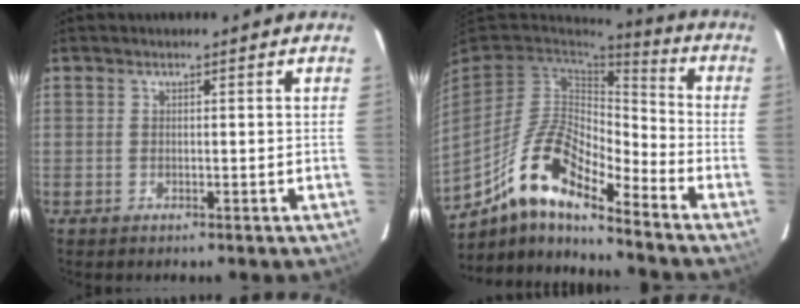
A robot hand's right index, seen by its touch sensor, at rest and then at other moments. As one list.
[{"total": 13.9, "force": [-10.0, 3.8, 9.0], "torque": [-0.174, 0.025, -0.181]}]